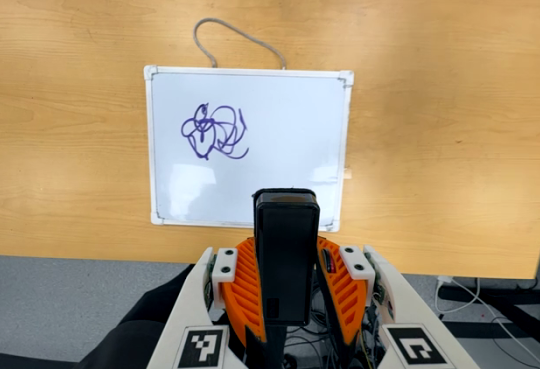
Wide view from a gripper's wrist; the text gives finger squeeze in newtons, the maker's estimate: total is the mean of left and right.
{"total": 5.0, "left": 3.3, "right": 6.6}